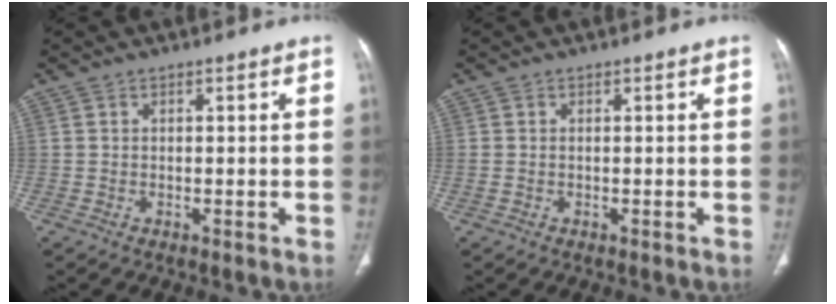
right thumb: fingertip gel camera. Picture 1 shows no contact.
{"total": 0.6, "force": [0.0, 0.3, 0.5], "torque": [-0.018, 0.005, 0.007]}